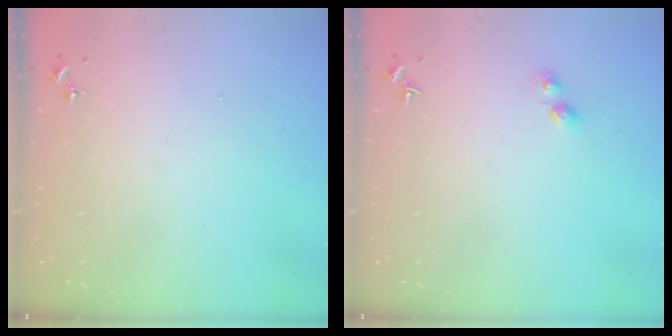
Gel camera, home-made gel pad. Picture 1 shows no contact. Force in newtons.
{"total": 4.4, "press": 4.4, "slide": 0.3}